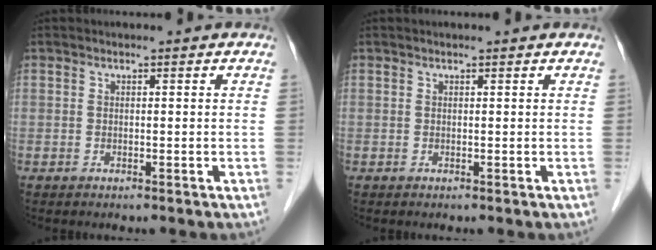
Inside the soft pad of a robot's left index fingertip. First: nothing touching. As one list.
[{"total": 0.8, "force": [0.7, 0.0, 0.4], "torque": [-0.007, 0.009, 0.013]}]